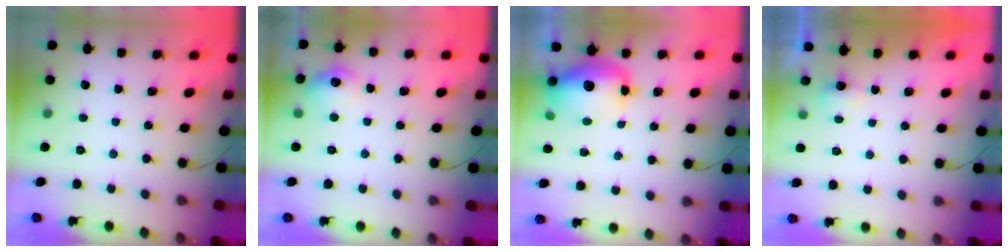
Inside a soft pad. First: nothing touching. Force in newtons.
{"total": 8.8, "press": 8.7, "slide": 0.6}
{"total": 12.0, "press": 11.6, "slide": 2.8}
{"total": 2.4, "press": 2.3, "slide": 0.6}